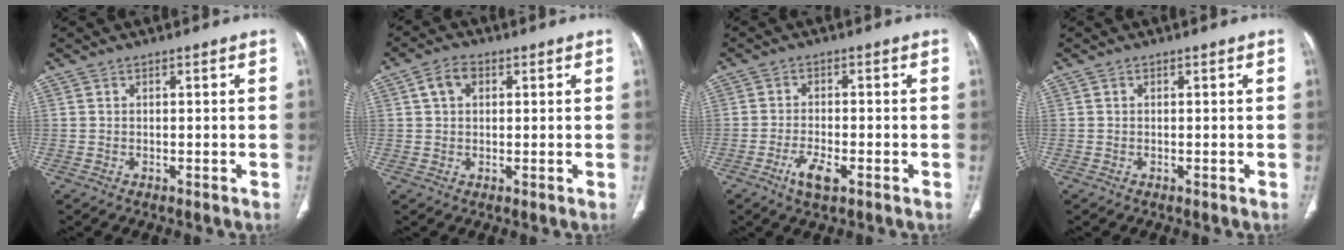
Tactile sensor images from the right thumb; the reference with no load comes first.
{"total": 4.2, "force": [1.3, 2.9, 2.7], "torque": [-0.047, 0.011, 0.023]}
{"total": 4.7, "force": [-2.3, 1.6, 3.8], "torque": [-0.078, 0.004, -0.041]}
{"total": 0.0}